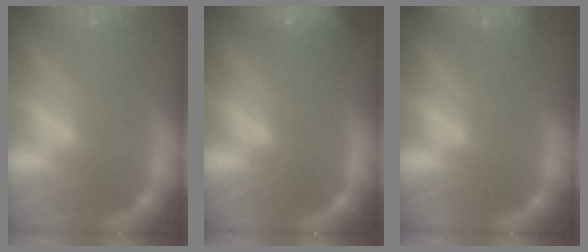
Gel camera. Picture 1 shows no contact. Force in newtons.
{"total": 9.5}
{"total": 2.4}